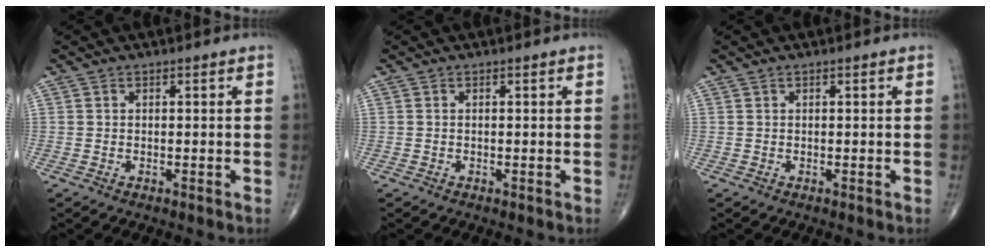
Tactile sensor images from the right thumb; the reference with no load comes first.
{"total": 0.0}
{"total": 0.0}